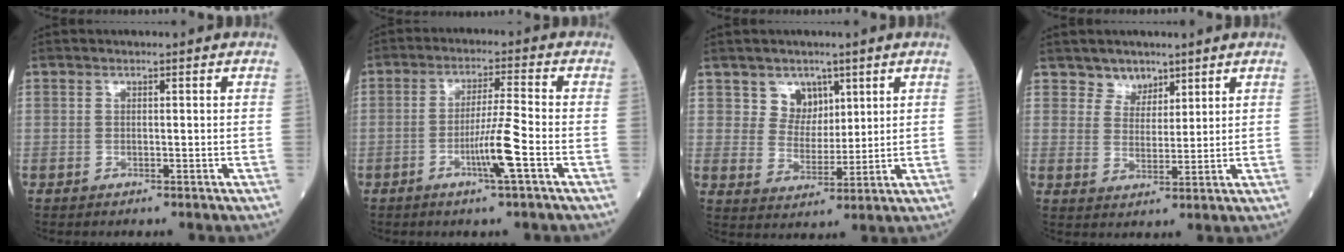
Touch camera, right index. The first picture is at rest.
{"total": 6.6, "force": [-2.6, -1.0, 6.0], "torque": [-0.117, -0.007, -0.048]}
{"total": 5.0, "force": [3.0, 3.8, 1.2], "torque": [-0.017, 0.000, 0.059]}
{"total": 3.6, "force": [2.8, 2.2, 0.3], "torque": [0.002, -0.003, 0.049]}